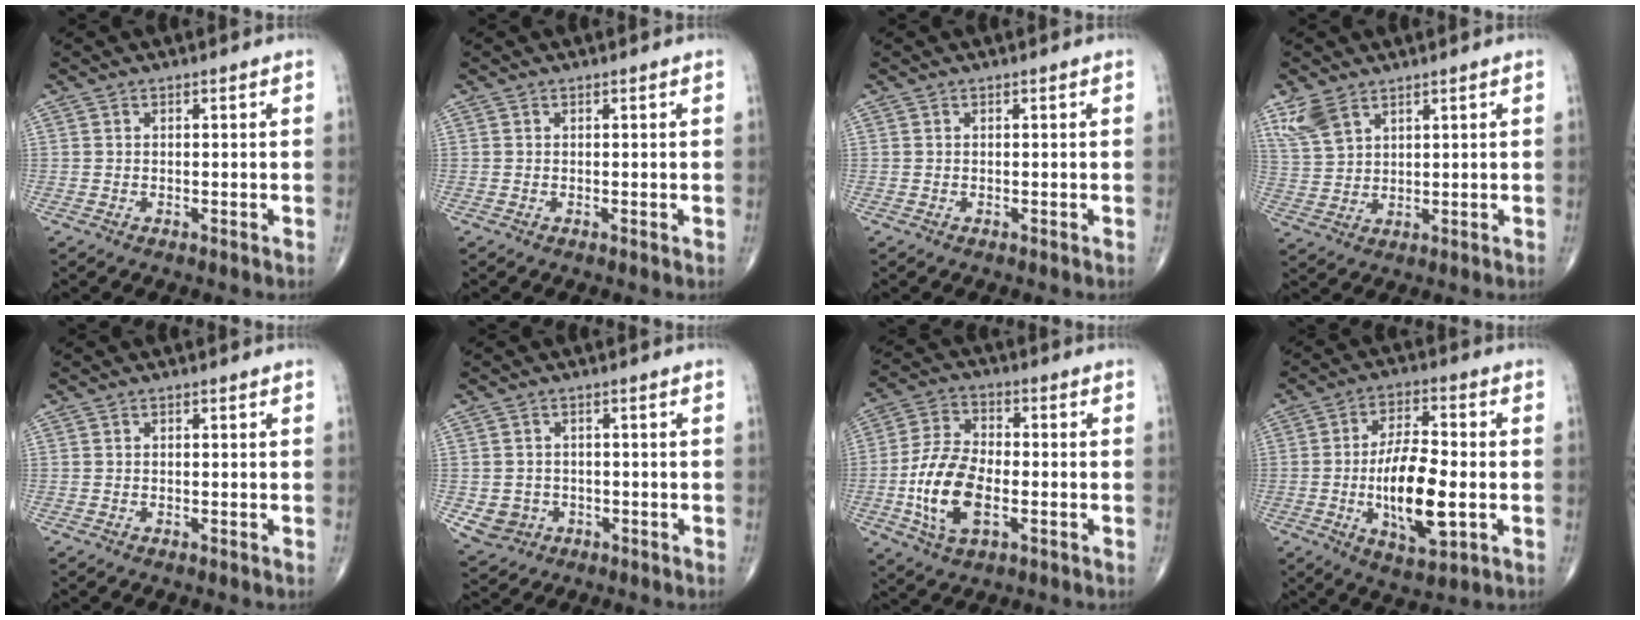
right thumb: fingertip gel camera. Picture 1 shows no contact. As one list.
[{"total": 0.0}, {"total": 0.0}, {"total": 6.2, "force": [4.2, 3.3, 3.1], "torque": [-0.064, -0.010, 0.096]}, {"total": 0.0}, {"total": 4.9, "force": [-1.1, 4.6, 1.3], "torque": [-0.010, 0.006, -0.010]}, {"total": 13.3, "force": [-3.0, 7.0, 10.9], "torque": [-0.218, 0.010, -0.056]}, {"total": 14.2, "force": [-2.3, 5.5, 12.9], "torque": [-0.221, 0.002, -0.037]}]